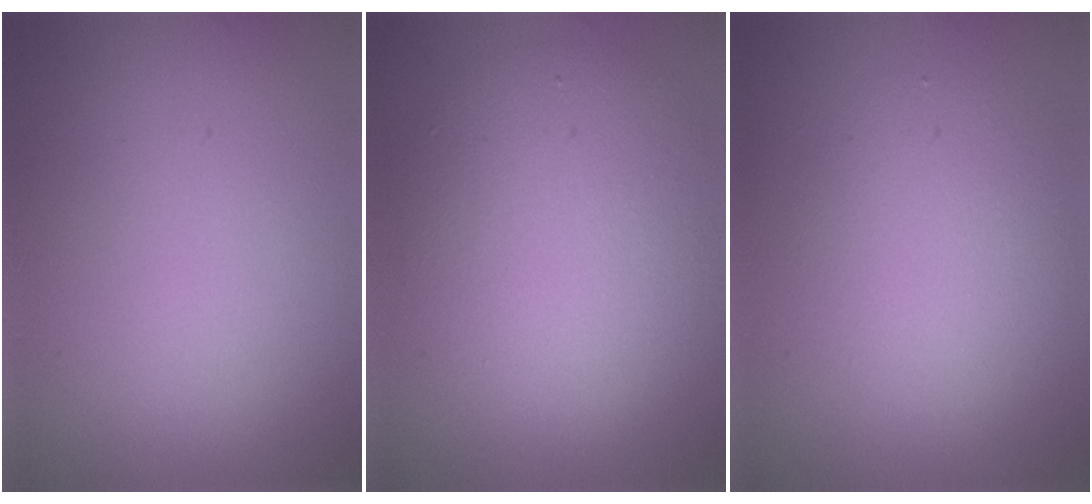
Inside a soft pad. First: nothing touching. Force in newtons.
{"total": 6.6, "press": 6.5, "slide": 0.7}
{"total": 3.5, "press": 3.5, "slide": 0.1}